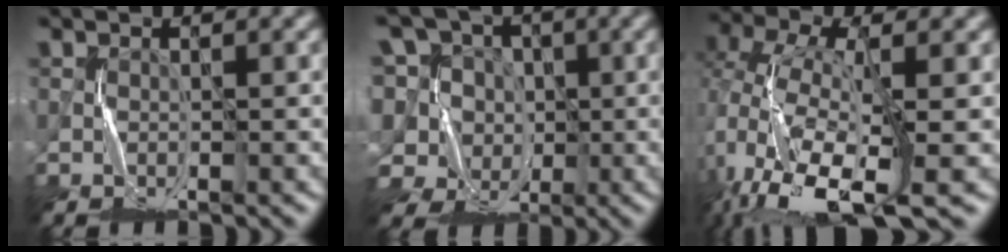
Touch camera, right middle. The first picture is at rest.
{"total": 10.3, "force": [-0.1, 9.2, 4.7], "torque": [-0.133, 0.043, -0.044]}
{"total": 11.6, "force": [-4.1, 4.2, 10.0], "torque": [-0.215, -0.005, -0.074]}